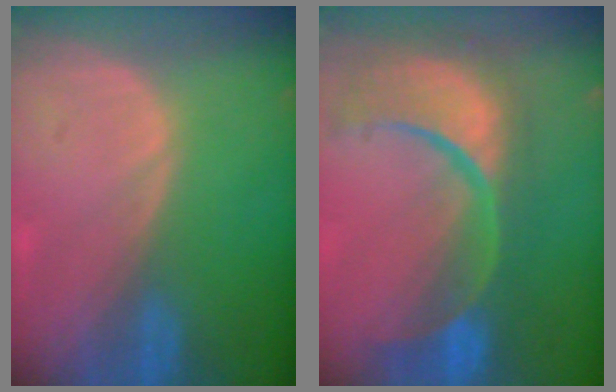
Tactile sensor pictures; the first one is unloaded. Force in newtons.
{"total": 13.7, "press": 10.9, "slide": 8.4}